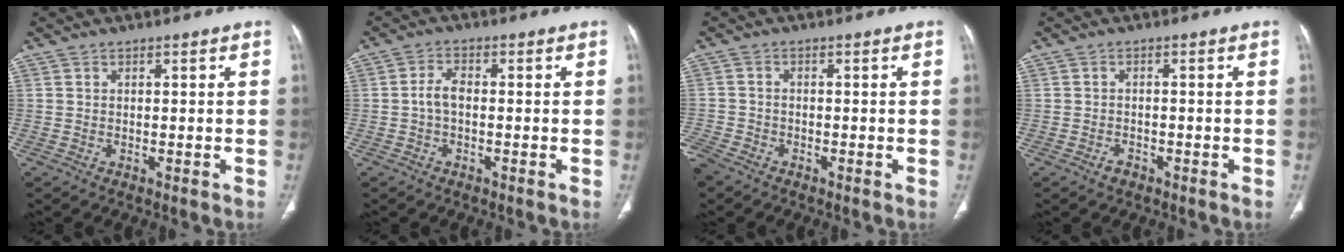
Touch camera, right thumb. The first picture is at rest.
{"total": 3.0, "force": [-0.5, 1.6, 2.5], "torque": [-0.051, 0.010, -0.014]}
{"total": 5.1, "force": [-3.9, 2.7, 1.9], "torque": [-0.053, 0.001, -0.081]}
{"total": 1.6, "force": [-1.1, 0.9, 0.7], "torque": [-0.014, 0.007, -0.017]}